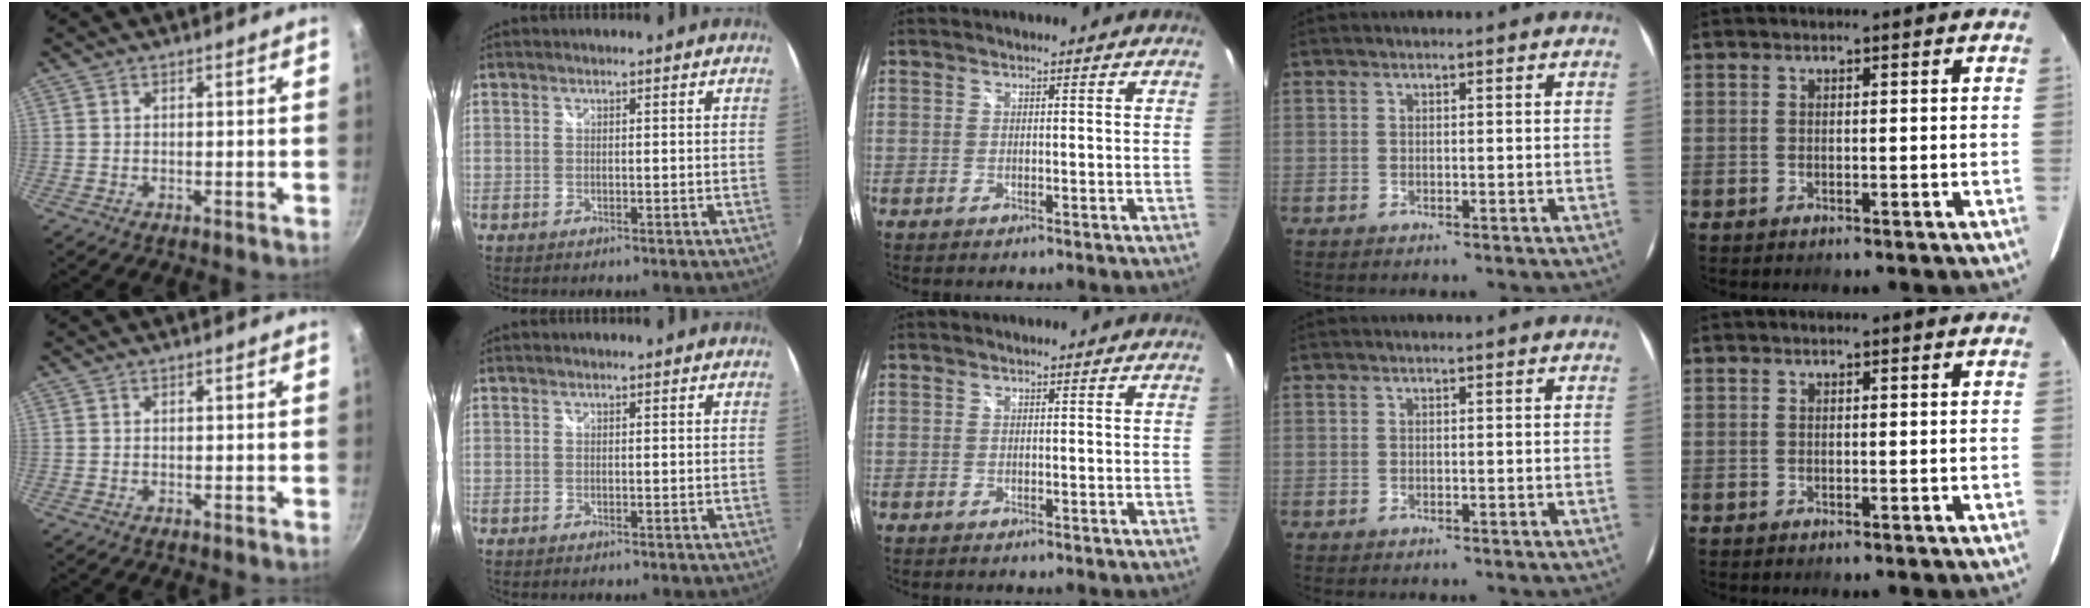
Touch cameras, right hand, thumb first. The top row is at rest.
{}